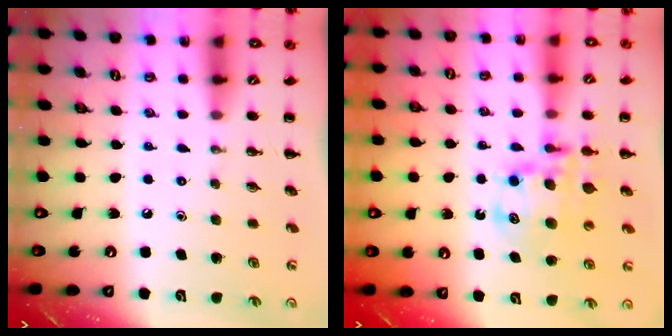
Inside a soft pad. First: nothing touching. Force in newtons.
{"total": 11.9, "press": 11.5, "slide": 3.1}